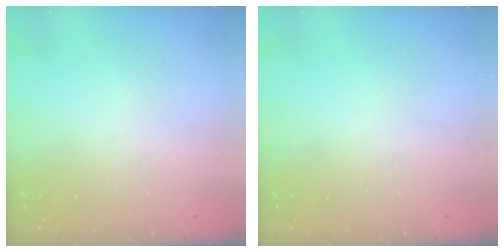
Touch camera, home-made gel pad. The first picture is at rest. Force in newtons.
{"total": 0.0}